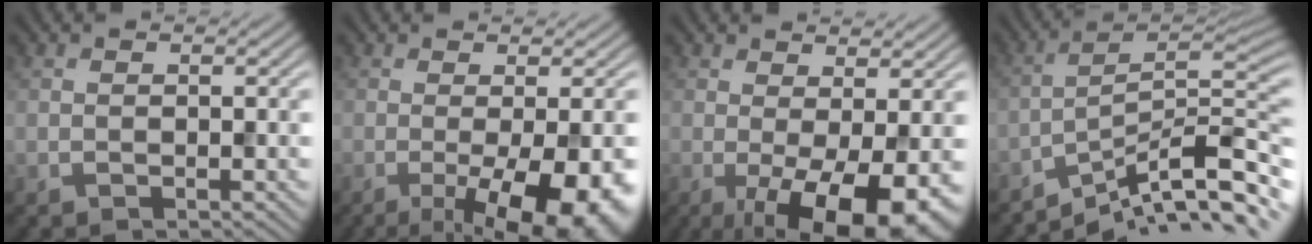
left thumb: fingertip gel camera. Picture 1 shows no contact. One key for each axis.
{"total": 11.1, "fx": -3.9, "fy": 3.1, "fz": 9.9, "tx": -0.134, "ty": -0.010, "tz": -0.046}
{"total": 10.1, "fx": -2.7, "fy": 3.4, "fz": 9.2, "tx": -0.136, "ty": -0.003, "tz": -0.035}
{"total": 11.0, "fx": -7.0, "fy": 2.0, "fz": 8.3, "tx": -0.130, "ty": 0.005, "tz": -0.123}